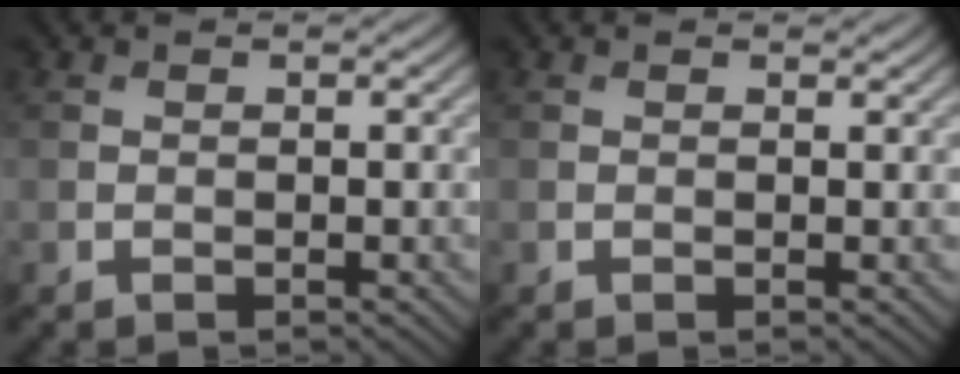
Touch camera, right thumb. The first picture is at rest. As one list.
[{"total": 0.0}]